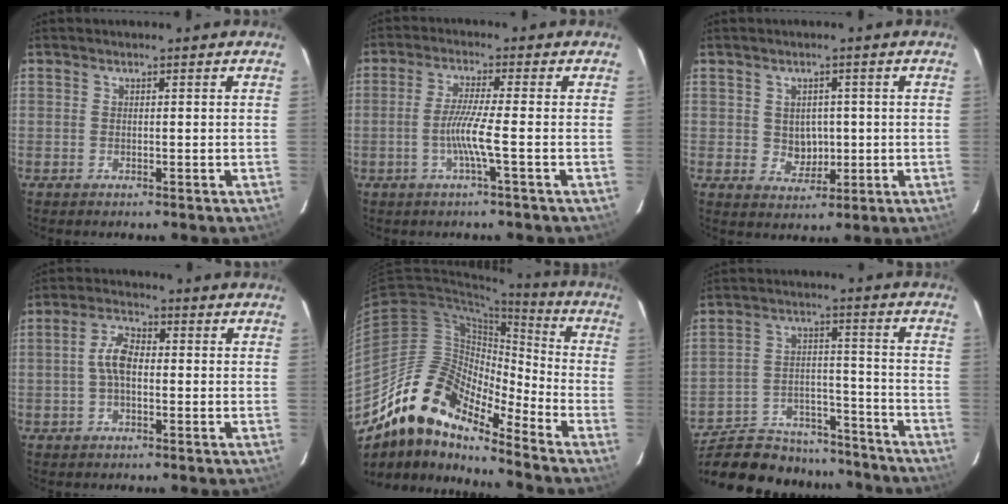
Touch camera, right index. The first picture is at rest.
{"total": 5.4, "force": [-1.7, -1.2, 5.0], "torque": [-0.106, -0.006, -0.035]}
{"total": 4.3, "force": [0.2, 3.9, 1.7], "torque": [-0.032, 0.006, 0.013]}
{"total": 5.3, "force": [-0.4, 2.7, 4.5], "torque": [-0.093, 0.015, -0.007]}
{"total": 15.9, "force": [-12.8, 4.8, 8.2], "torque": [-0.132, -0.001, -0.257]}
{"total": 26.2, "force": [-22.1, 9.9, 9.8], "torque": [-0.204, 0.014, -0.305]}